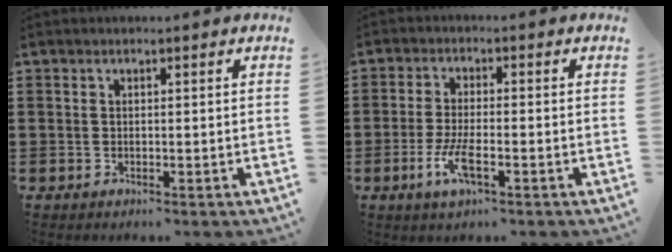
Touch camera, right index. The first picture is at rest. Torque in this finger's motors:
{"motor_torque": [2.13, 0.00, 0.67, 0.14]}